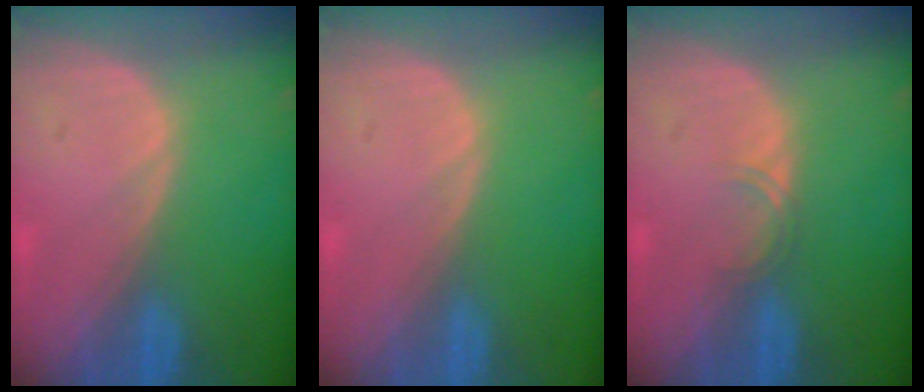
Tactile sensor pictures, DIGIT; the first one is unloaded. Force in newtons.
{"total": 0.0}
{"total": 1.4, "press": 1.4, "slide": 0.2}